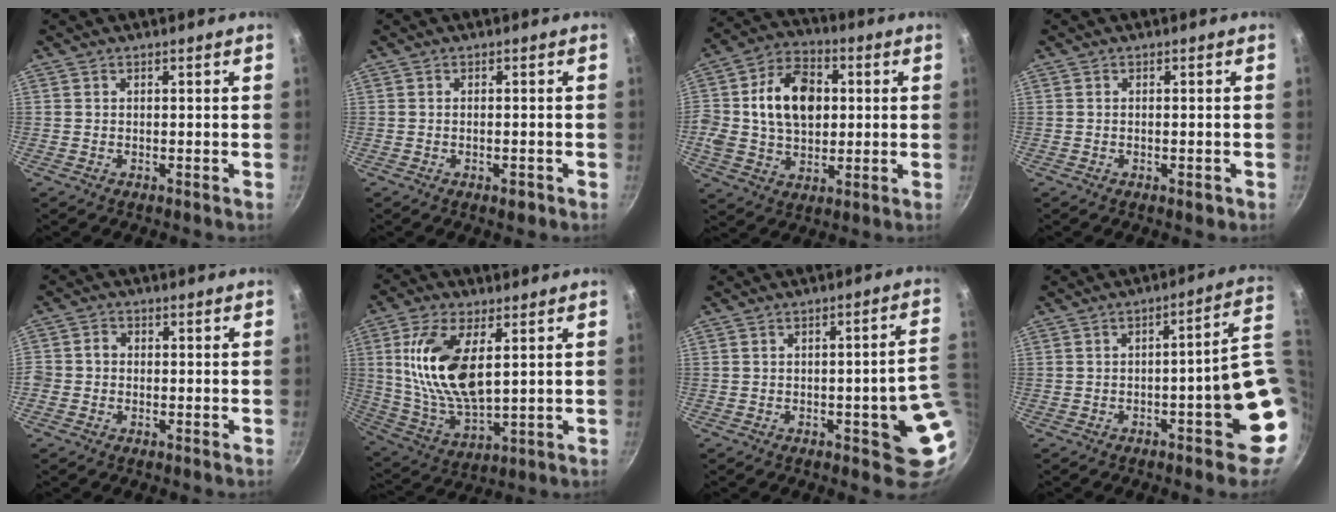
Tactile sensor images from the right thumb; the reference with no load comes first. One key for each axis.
{"total": 2.1, "fx": -1.1, "fy": 0.8, "fz": 1.6, "tx": -0.027, "ty": 0.003, "tz": -0.015}
{"total": 16.8, "fx": 2.1, "fy": 12.0, "fz": 11.5, "tx": -0.182, "ty": 0.020, "tz": 0.026}
{"total": 1.6, "fx": -0.7, "fy": 0.6, "fz": 1.4, "tx": -0.023, "ty": 0.001, "tz": -0.010}
{"total": 2.7, "fx": -0.7, "fy": 2.4, "fz": 1.0, "tx": -0.009, "ty": 0.012, "tz": -0.020}
{"total": 16.2, "fx": 4.1, "fy": 7.7, "fz": 13.6, "tx": -0.262, "ty": -0.020, "tz": 0.086}
{"total": 10.5, "fx": -2.1, "fy": 3.0, "fz": 9.8, "tx": -0.080, "ty": 0.021, "tz": -0.024}
{"total": 12.8, "fx": -1.5, "fy": 2.9, "fz": 12.4, "tx": -0.126, "ty": 0.024, "tz": -0.013}